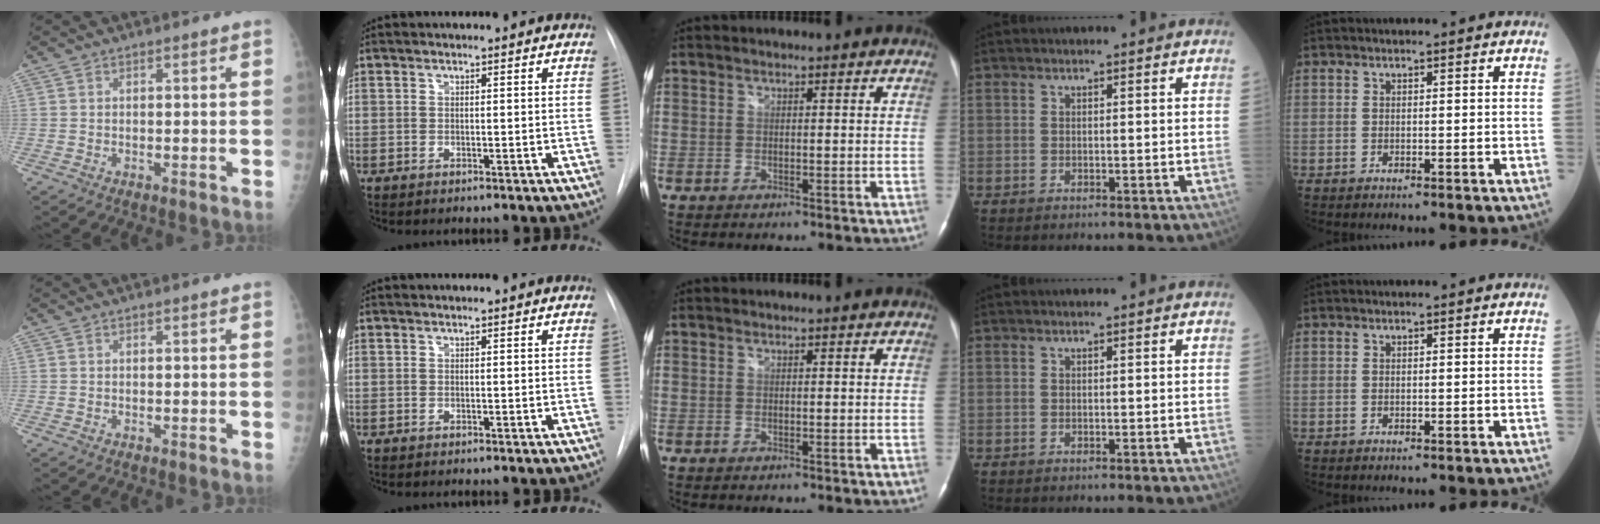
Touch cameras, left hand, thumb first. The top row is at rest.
{}